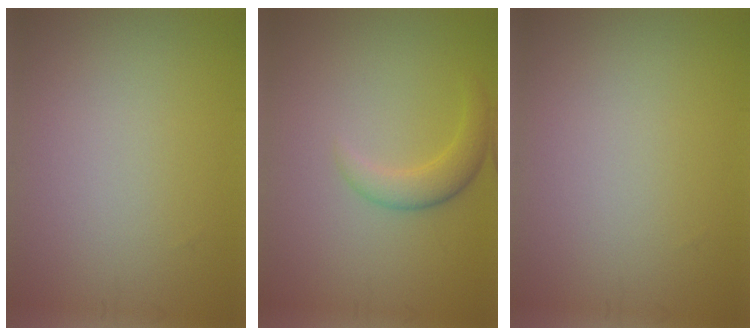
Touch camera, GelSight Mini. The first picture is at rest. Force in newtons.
{"total": 2.4, "press": 2.4, "slide": 0.1}
{"total": 0.0}